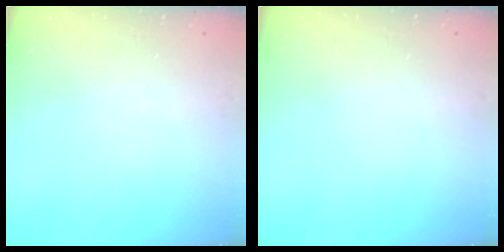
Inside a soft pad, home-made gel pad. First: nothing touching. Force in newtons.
{"total": 0.0}